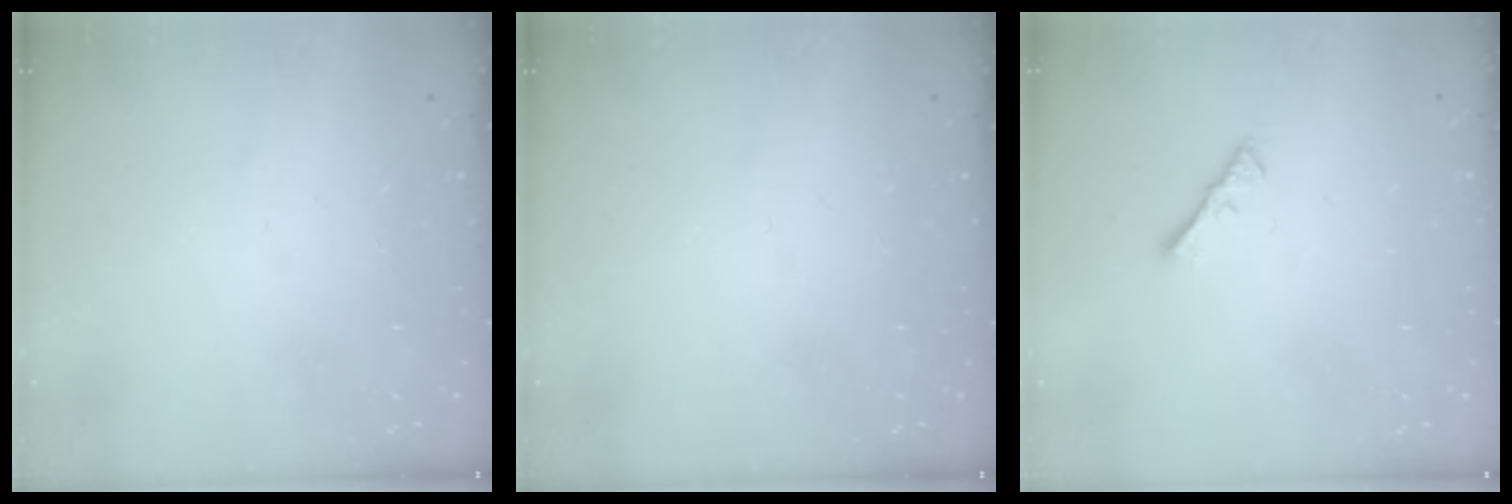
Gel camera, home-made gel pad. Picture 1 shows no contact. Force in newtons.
{"total": 0.0}
{"total": 2.3, "press": 2.2, "slide": 0.4}